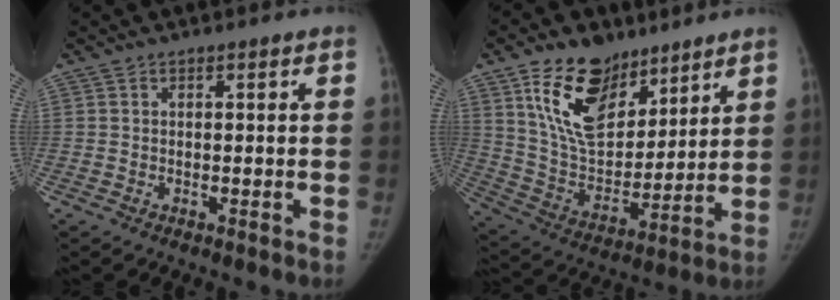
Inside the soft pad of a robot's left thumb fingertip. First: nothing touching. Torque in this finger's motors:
{"motor_torque": [0.31, 0.37, 1.58, -1.18, 0.15]}